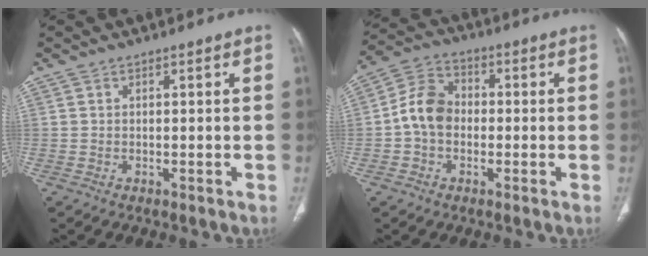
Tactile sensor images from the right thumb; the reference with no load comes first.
{"total": 8.5, "force": [-0.9, 6.5, 5.3], "torque": [-0.087, 0.028, -0.031]}